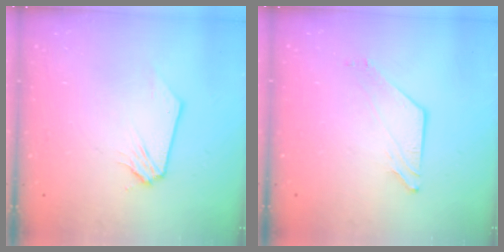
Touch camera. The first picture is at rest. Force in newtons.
{"total": 3.8, "press": 3.8, "slide": 0.6}